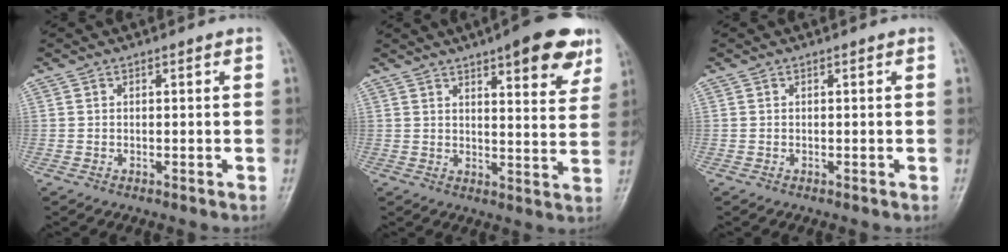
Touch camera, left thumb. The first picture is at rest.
{"total": 13.4, "force": [7.9, 4.0, 10.0], "torque": [-0.095, -0.033, 0.102]}
{"total": 0.0}